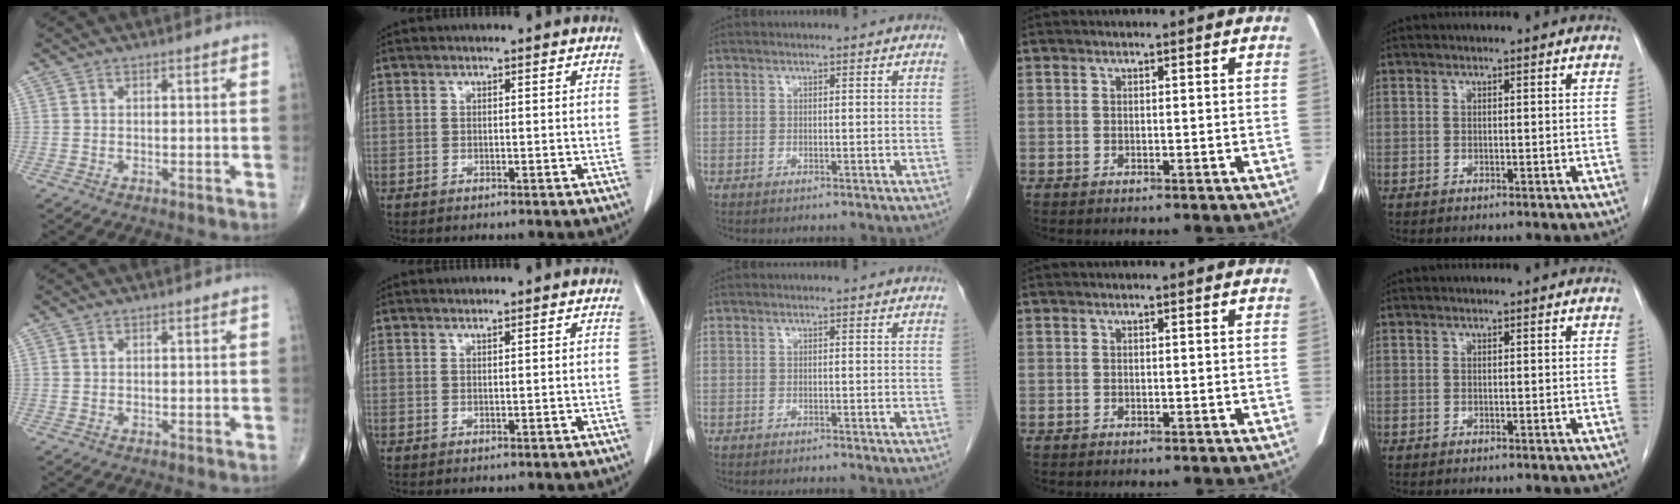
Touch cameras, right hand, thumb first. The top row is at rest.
{"index": {"total": 0.7, "force": [0.6, 0.2, 0.2], "torque": [-0.007, 0.004, 0.013]}, "middle": {"total": 1.6, "force": [-1.5, 0.1, 0.7], "torque": [-0.011, -0.001, -0.018]}}